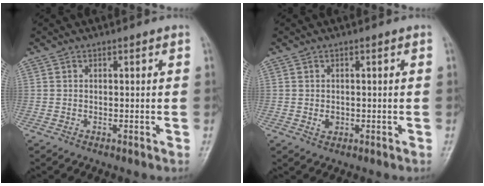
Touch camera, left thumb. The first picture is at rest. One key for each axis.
{"total": 1.6, "fx": -0.4, "fy": 1.3, "fz": 0.8, "tx": -0.006, "ty": 0.001, "tz": -0.002}